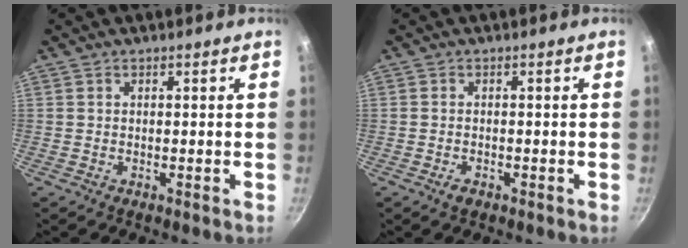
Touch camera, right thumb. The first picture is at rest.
{"total": 1.5, "force": [-0.9, 0.8, 0.7], "torque": [-0.016, 0.005, -0.015]}